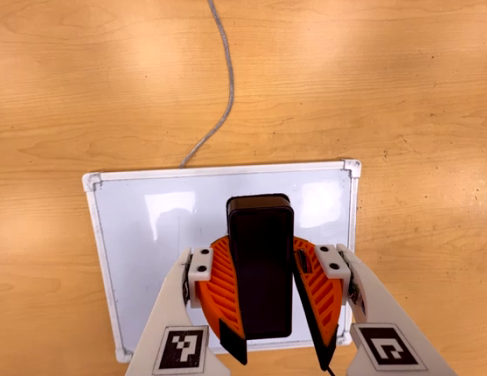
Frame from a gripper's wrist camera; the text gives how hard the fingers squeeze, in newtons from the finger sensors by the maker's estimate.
{"total": 10.9, "left": 11.0, "right": 10.8}